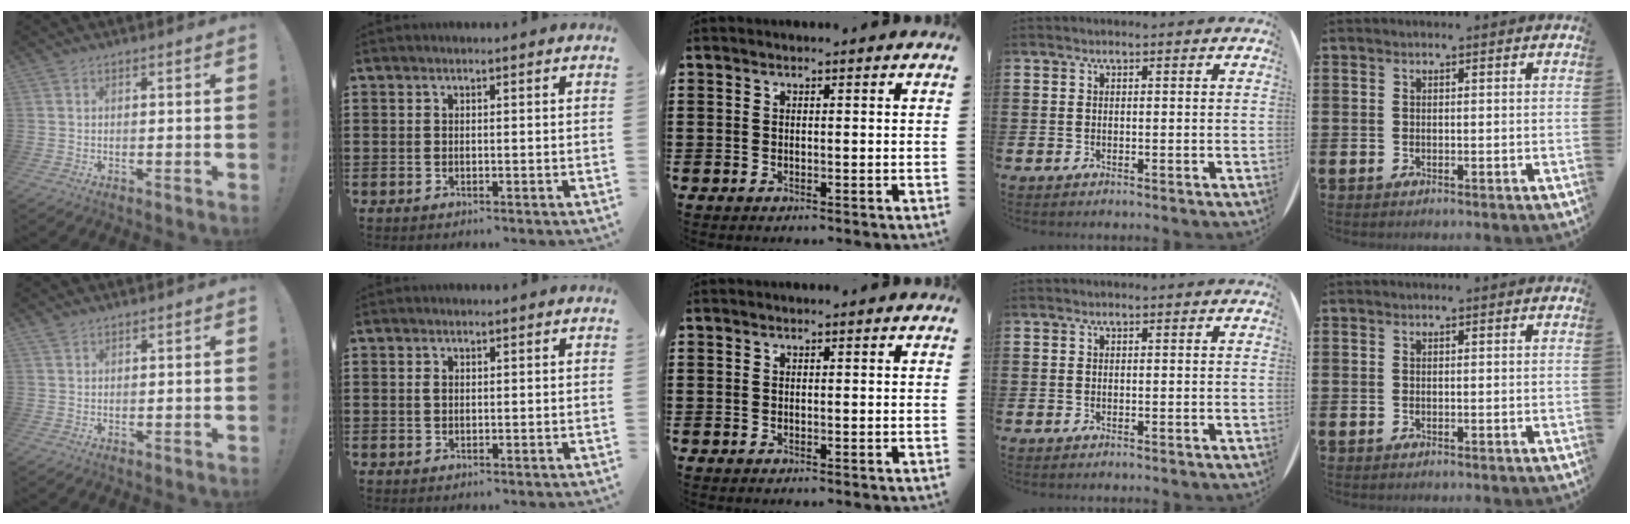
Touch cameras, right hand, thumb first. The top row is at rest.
{"thumb": {"total": 1.1, "force": [1.0, 0.5, 0.3], "torque": [-0.006, -0.003, 0.018]}, "index": {"total": 1.0, "force": [0.4, 0.7, 0.6], "torque": [-0.014, 0.005, 0.007]}}